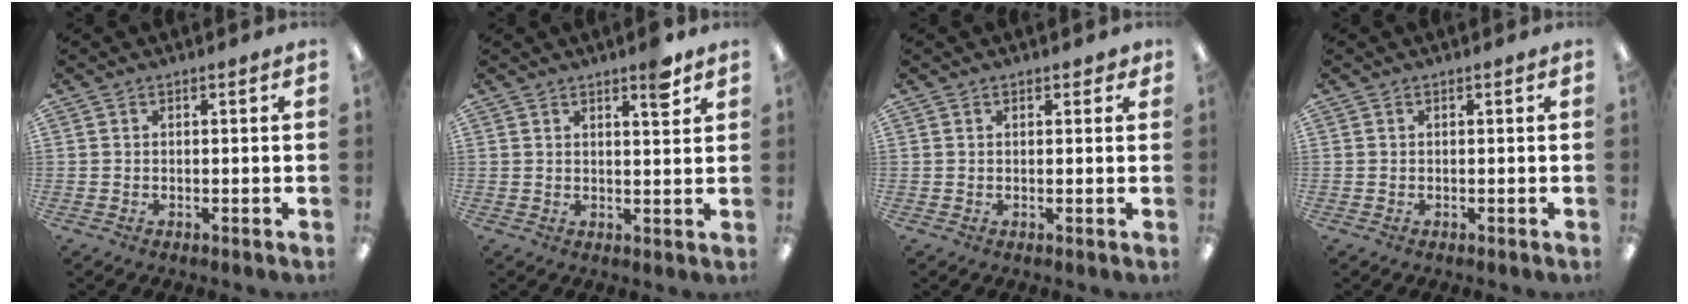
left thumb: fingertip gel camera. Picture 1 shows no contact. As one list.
[{"total": 4.7, "force": [3.4, 1.0, 3.1], "torque": [-0.038, -0.019, 0.052]}, {"total": 1.4, "force": [0.9, 0.9, 0.7], "torque": [-0.006, 0.000, 0.015]}, {"total": 0.0}]